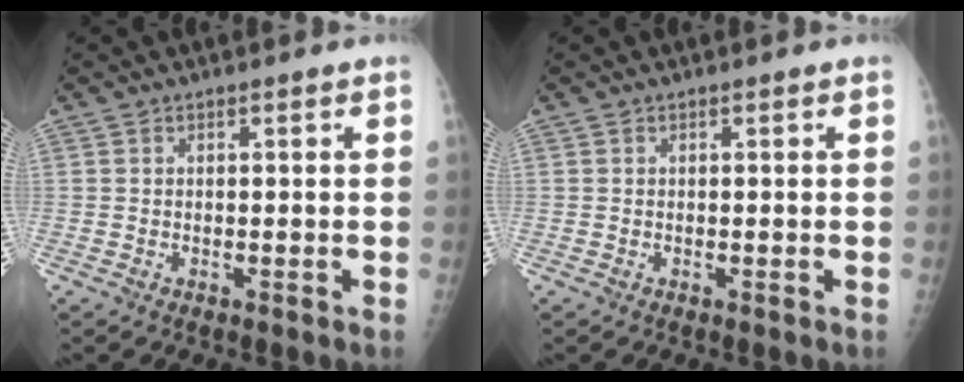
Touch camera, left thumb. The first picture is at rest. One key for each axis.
{"total": 0.0}